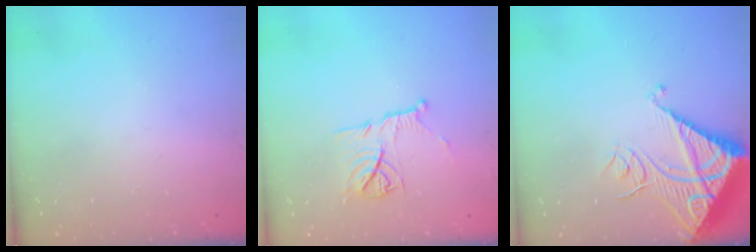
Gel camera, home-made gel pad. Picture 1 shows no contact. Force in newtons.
{"total": 10.3, "press": 10.3, "slide": 0.1}
{"total": 13.8, "press": 13.7, "slide": 1.3}